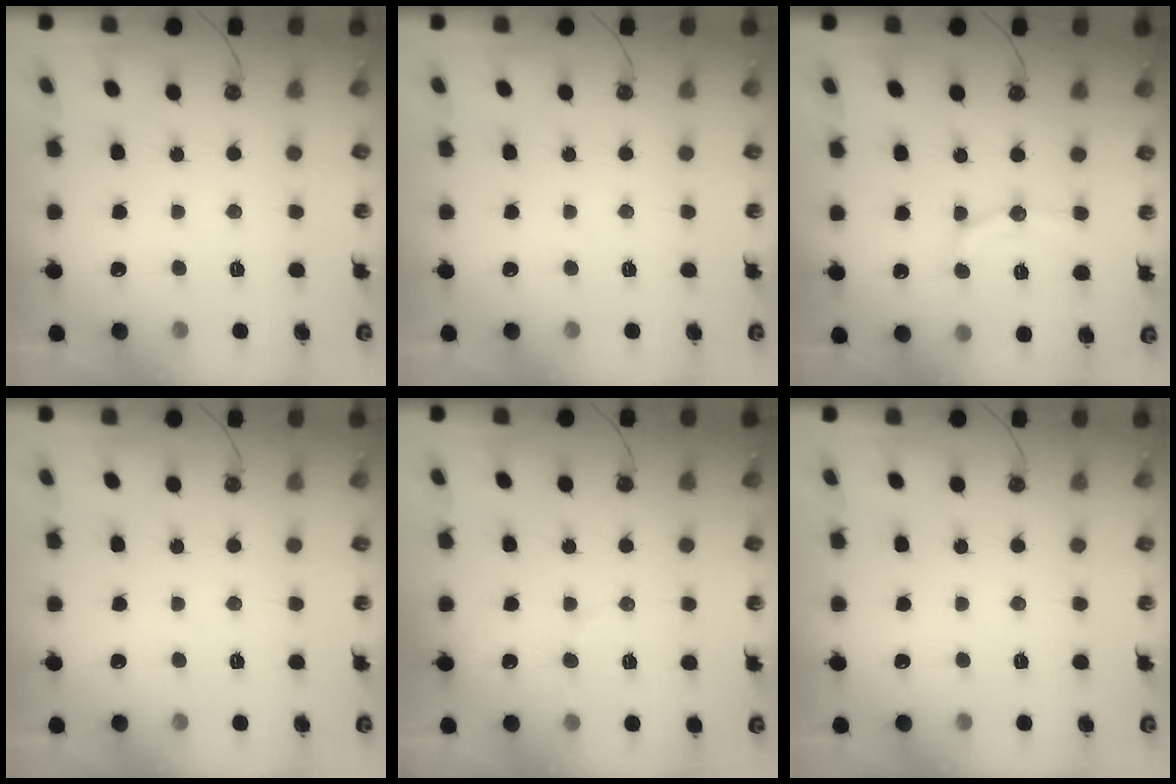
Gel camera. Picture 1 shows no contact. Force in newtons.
{"total": 0.0}
{"total": 10.5, "press": 10.5, "slide": 1.0}
{"total": 0.0}
{"total": 4.4, "press": 4.4, "slide": 0.3}
{"total": 0.0}